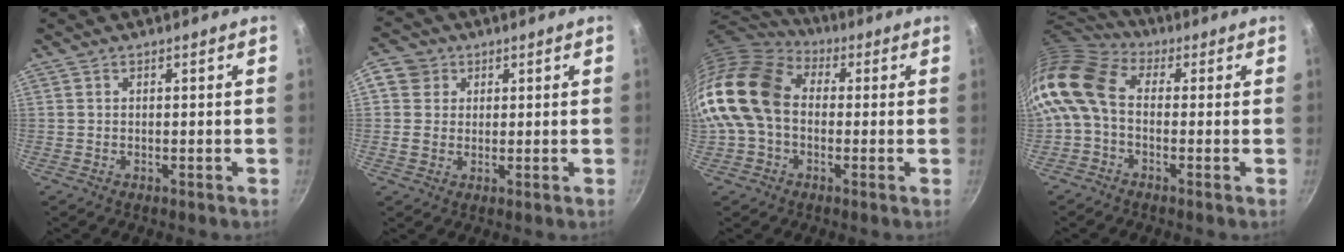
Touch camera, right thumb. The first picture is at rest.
{"total": 5.6, "force": [1.7, 5.1, 1.8], "torque": [0.004, 0.001, 0.020]}
{"total": 17.5, "force": [0.1, 12.9, 11.8], "torque": [-0.217, 0.036, -0.012]}
{"total": 11.0, "force": [-0.8, 7.5, 8.0], "torque": [-0.158, 0.029, -0.035]}